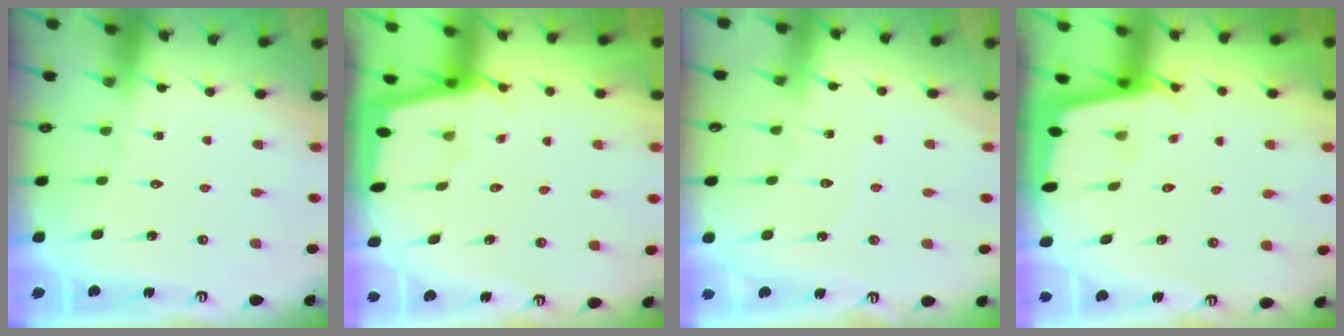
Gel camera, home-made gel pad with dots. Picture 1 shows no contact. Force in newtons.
{"total": 1.8, "press": 1.7, "slide": 0.1}
{"total": 4.3, "press": 4.3, "slide": 0.6}
{"total": 1.8, "press": 1.8, "slide": 0.2}